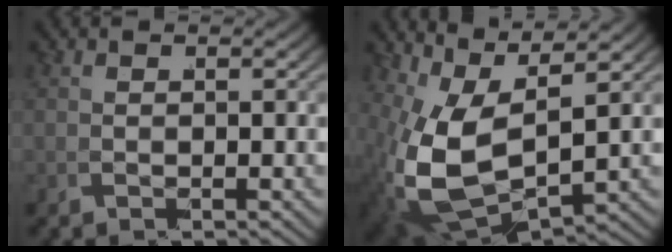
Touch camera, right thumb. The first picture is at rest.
{"total": 11.7, "force": [0.2, 7.5, 9.0], "torque": [-0.230, -0.063, 0.039]}